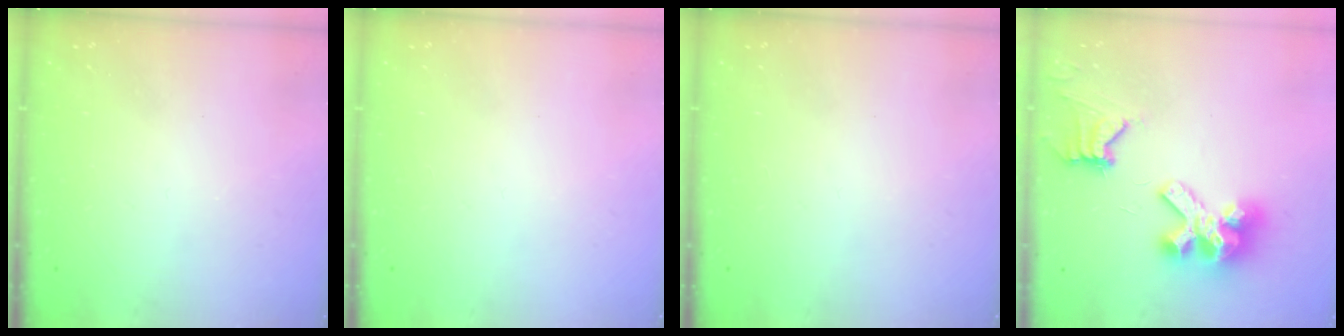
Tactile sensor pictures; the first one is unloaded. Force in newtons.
{"total": 0.0}
{"total": 0.0}
{"total": 11.8, "press": 11.7, "slide": 1.4}